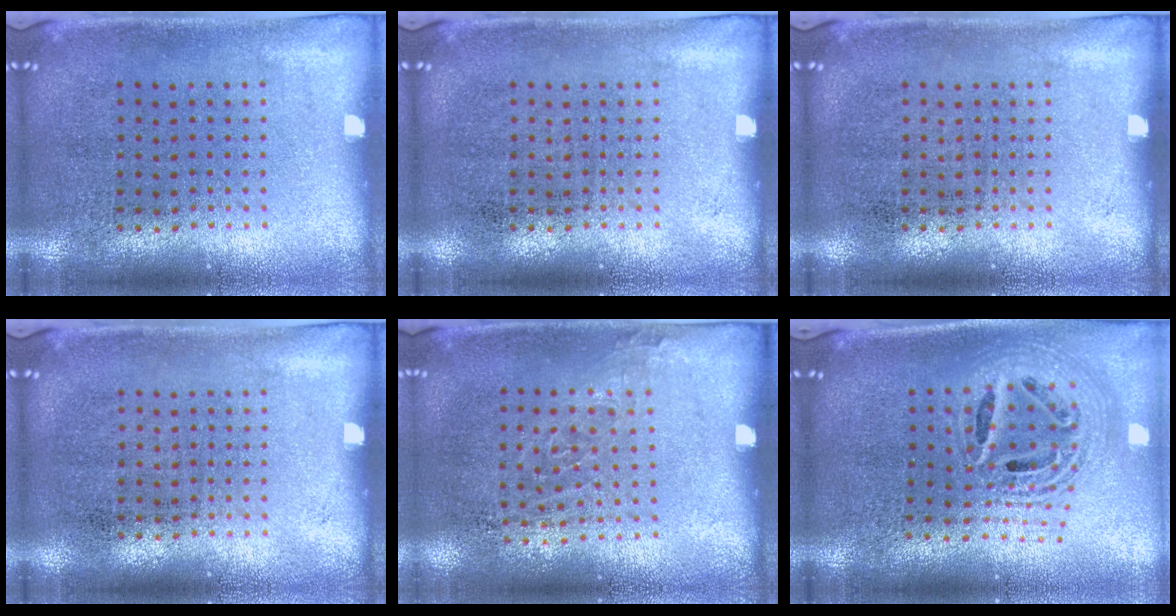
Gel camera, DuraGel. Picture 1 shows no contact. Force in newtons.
{"total": 0.0}
{"total": 0.0}
{"total": 0.0}
{"total": 1.0, "press": 0.7, "slide": 0.6}
{"total": 2.3, "press": 1.8, "slide": 1.6}